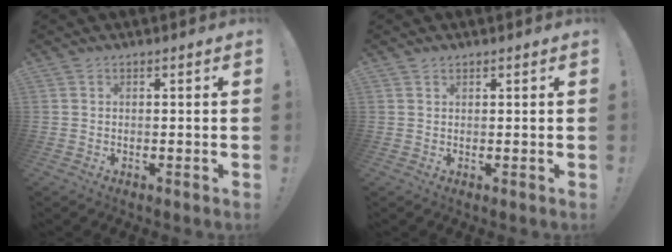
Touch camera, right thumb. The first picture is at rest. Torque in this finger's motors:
{"motor_torque": [-0.13, -0.02, 0.24, -0.08, 0.00]}